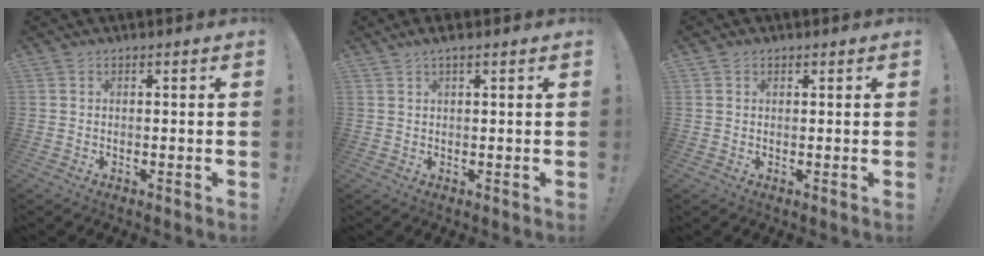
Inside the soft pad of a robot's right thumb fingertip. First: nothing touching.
{"total": 2.2, "force": [1.5, 0.0, 1.6], "torque": [-0.037, -0.005, 0.026]}
{"total": 1.0, "force": [0.7, 0.7, 0.2], "torque": [0.000, -0.002, 0.013]}